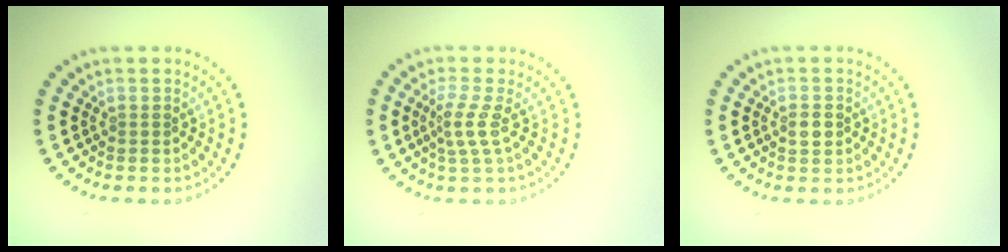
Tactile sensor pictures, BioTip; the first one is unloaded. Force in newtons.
{"total": 2.3, "press": 1.5, "slide": 1.8}
{"total": 1.5, "press": 1.5, "slide": 0.3}